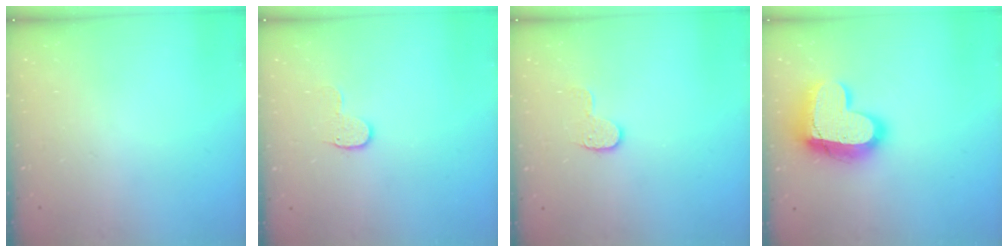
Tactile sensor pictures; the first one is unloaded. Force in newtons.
{"total": 6.0, "press": 6.0, "slide": 0.6}
{"total": 6.8, "press": 6.8, "slide": 0.2}
{"total": 19.3, "press": 19.2, "slide": 1.6}